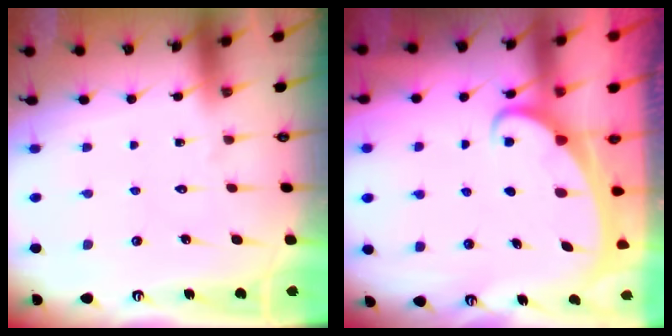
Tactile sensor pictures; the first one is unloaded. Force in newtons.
{"total": 2.0, "press": 2.0, "slide": 0.3}